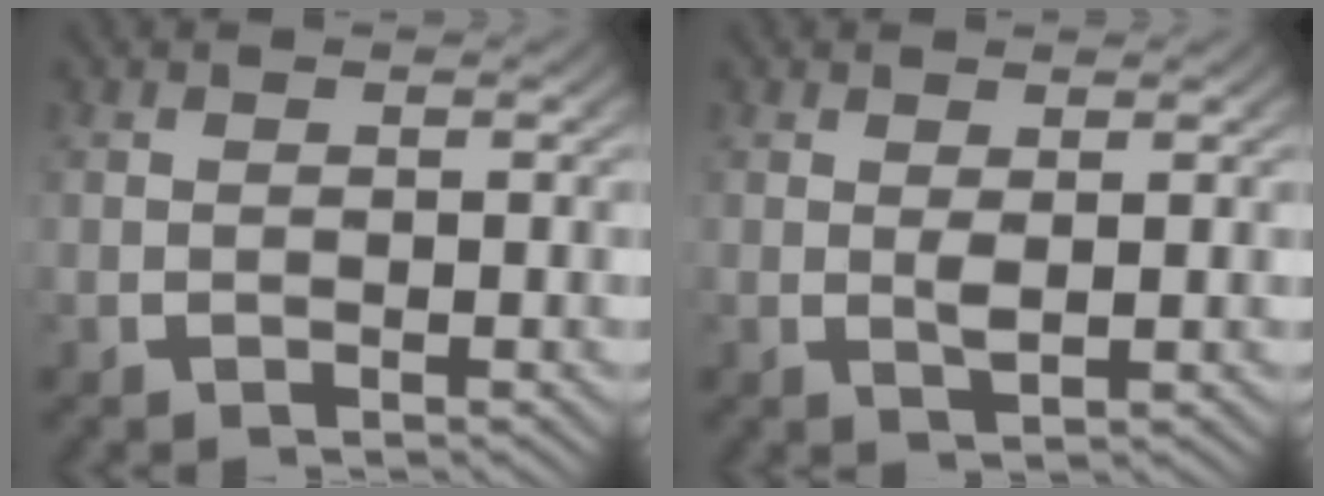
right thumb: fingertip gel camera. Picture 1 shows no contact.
{"total": 1.3, "force": [0.6, 0.4, 1.0], "torque": [-0.018, -0.002, 0.015]}